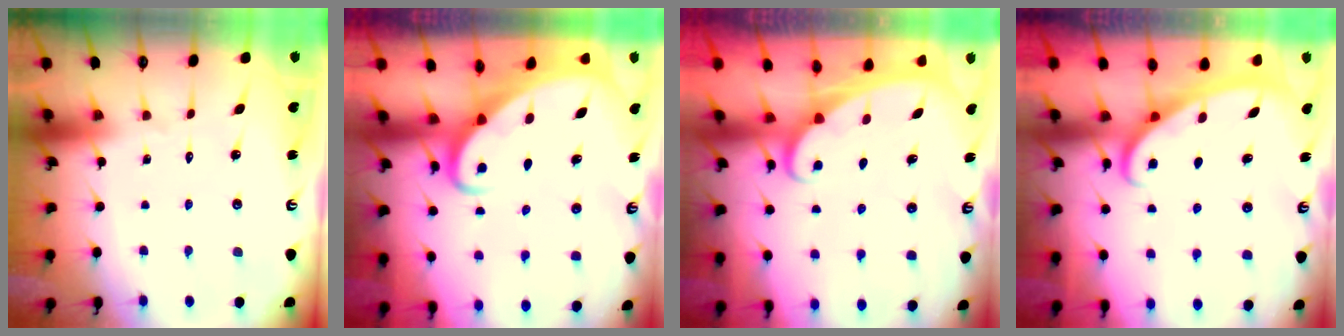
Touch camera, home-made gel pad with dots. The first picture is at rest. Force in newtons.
{"total": 4.1, "press": 4.0, "slide": 0.4}
{"total": 1.9, "press": 1.9, "slide": 0.1}
{"total": 2.6, "press": 2.6, "slide": 0.4}